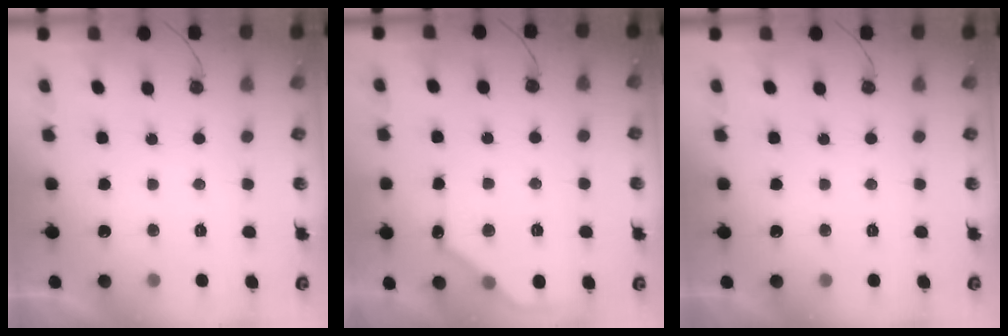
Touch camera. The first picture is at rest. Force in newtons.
{"total": 10.3, "press": 10.3, "slide": 0.4}
{"total": 0.0}